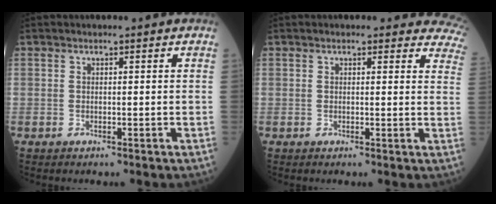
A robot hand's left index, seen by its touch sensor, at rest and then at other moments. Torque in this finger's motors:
{"motor_torque": [0.87, -1.13, 0.20, 0.01]}